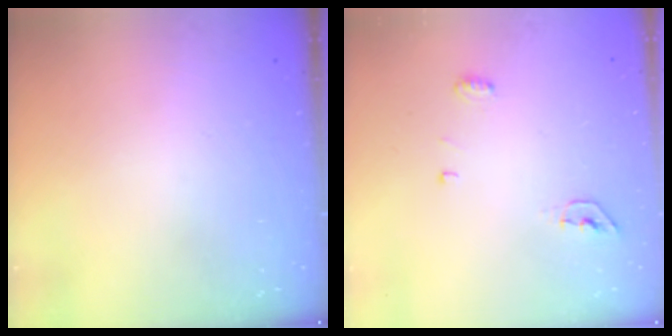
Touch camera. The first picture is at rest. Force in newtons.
{"total": 4.4, "press": 4.3, "slide": 0.8}